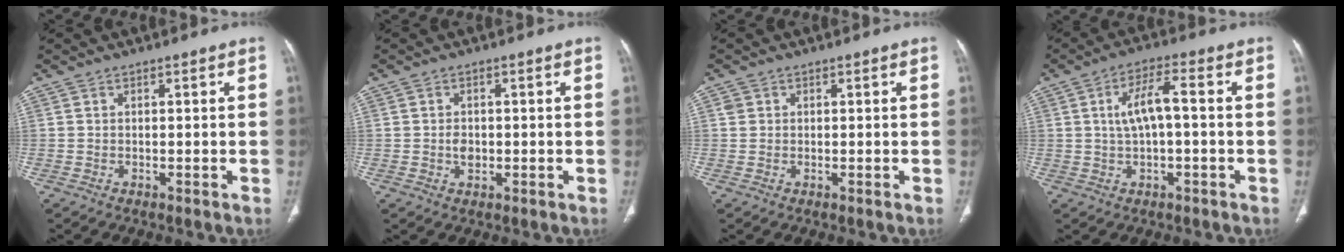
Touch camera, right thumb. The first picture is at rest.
{"total": 2.3, "force": [-0.2, 1.7, 1.5], "torque": [-0.021, 0.001, -0.002]}
{"total": 1.3, "force": [0.4, 1.2, 0.3], "torque": [0.000, 0.001, 0.007]}
{"total": 6.6, "force": [0.4, 2.4, 6.2], "torque": [-0.124, 0.023, 0.002]}